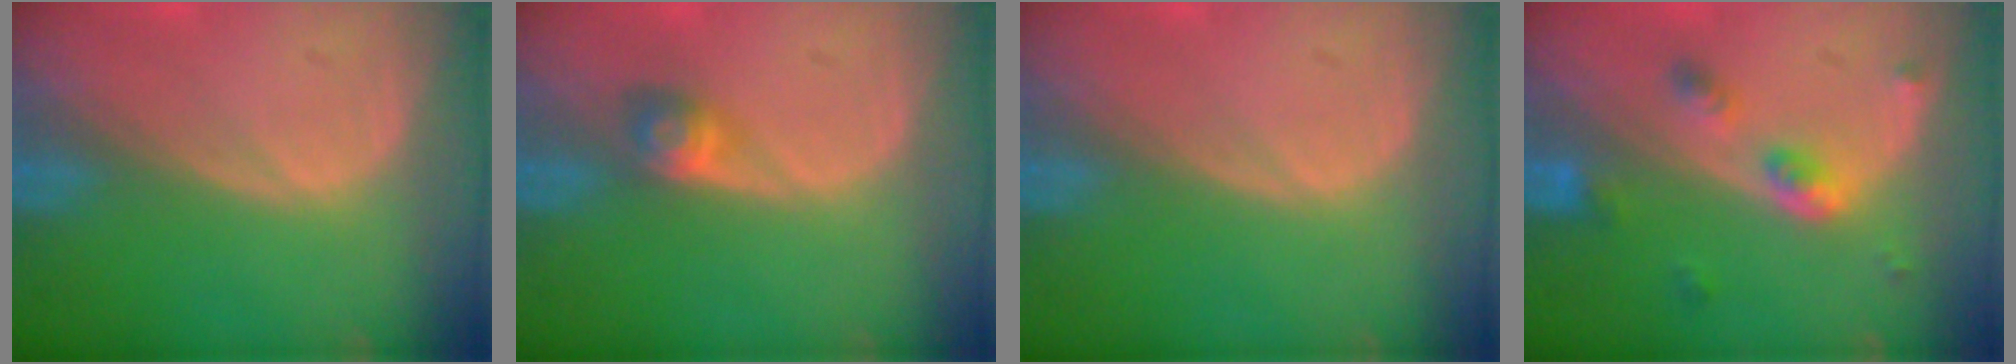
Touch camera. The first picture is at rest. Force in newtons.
{"total": 2.8, "press": 2.6, "slide": 1.2}
{"total": 0.0}
{"total": 4.6, "press": 4.4, "slide": 1.4}